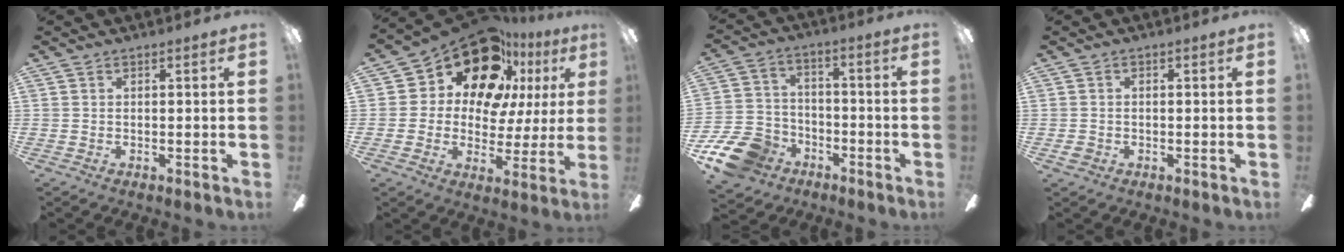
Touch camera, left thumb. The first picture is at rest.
{"total": 20.2, "force": [12.4, 11.4, 11.2], "torque": [-0.183, -0.080, 0.216]}
{"total": 13.9, "force": [-8.4, 9.3, 6.1], "torque": [-0.136, 0.059, -0.148]}
{"total": 1.5, "force": [-0.7, 1.3, 0.5], "torque": [-0.008, 0.006, -0.015]}